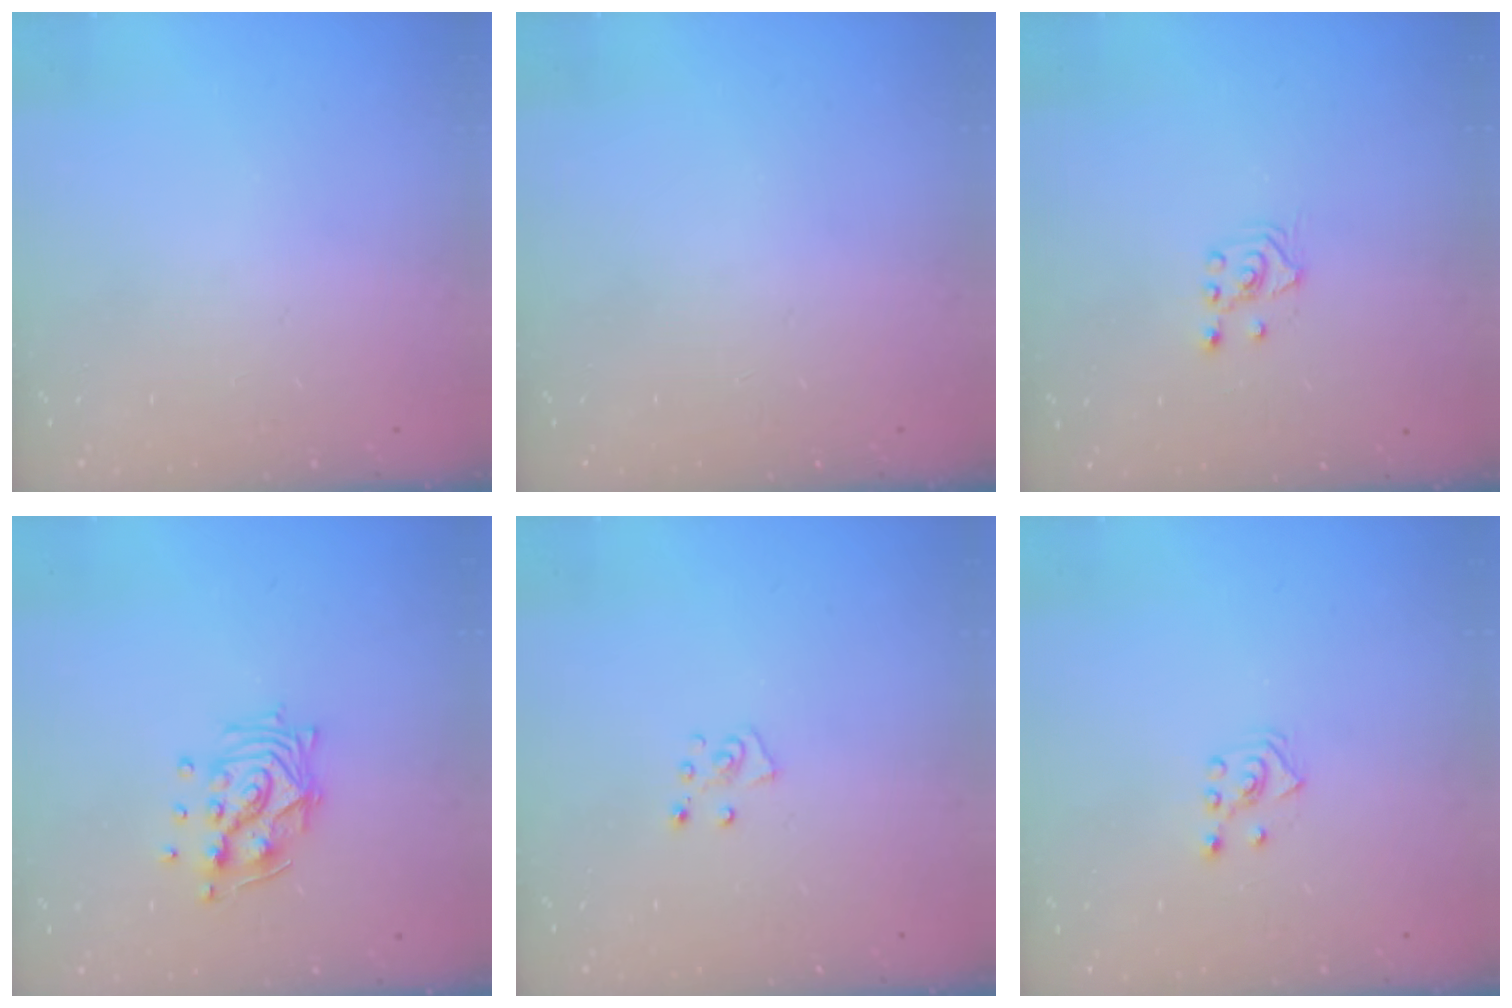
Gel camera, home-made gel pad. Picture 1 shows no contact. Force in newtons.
{"total": 0.0}
{"total": 2.6, "press": 2.4, "slide": 0.8}
{"total": 11.5, "press": 11.5, "slide": 0.8}
{"total": 4.7, "press": 4.7, "slide": 0.5}
{"total": 3.6, "press": 3.5, "slide": 0.7}